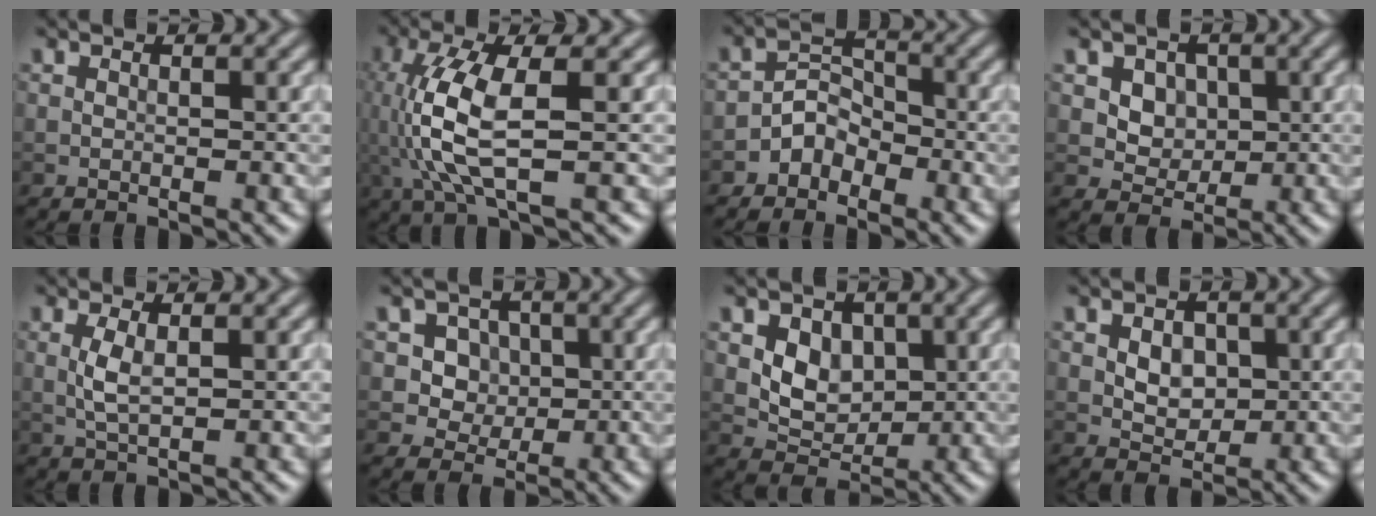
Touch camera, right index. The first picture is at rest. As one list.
[{"total": 7.1, "force": [-0.4, 2.2, 6.7], "torque": [-0.168, -0.002, -0.004]}, {"total": 2.6, "force": [-1.7, 1.8, 0.8], "torque": [-0.004, 0.013, -0.033]}, {"total": 3.7, "force": [1.1, 3.1, 1.9], "torque": [-0.034, -0.009, 0.030]}, {"total": 2.1, "force": [0.2, 0.6, 2.0], "torque": [-0.047, 0.003, 0.006]}, {"total": 4.5, "force": [1.3, 3.8, 1.9], "torque": [-0.028, -0.004, 0.020]}, {"total": 3.9, "force": [0.7, 3.0, 2.4], "torque": [-0.039, -0.004, 0.010]}, {"total": 2.8, "force": [0.4, 2.0, 1.9], "torque": [-0.032, -0.002, 0.006]}]